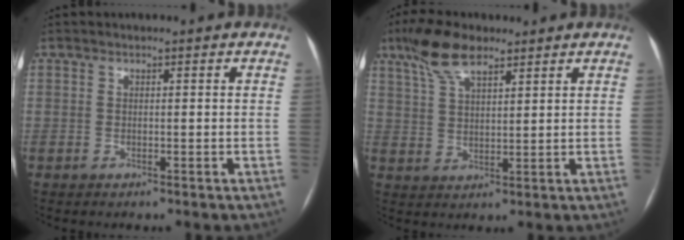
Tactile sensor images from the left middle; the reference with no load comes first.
{"total": 7.9, "force": [5.6, 2.4, 5.1], "torque": [-0.111, 0.020, 0.108]}